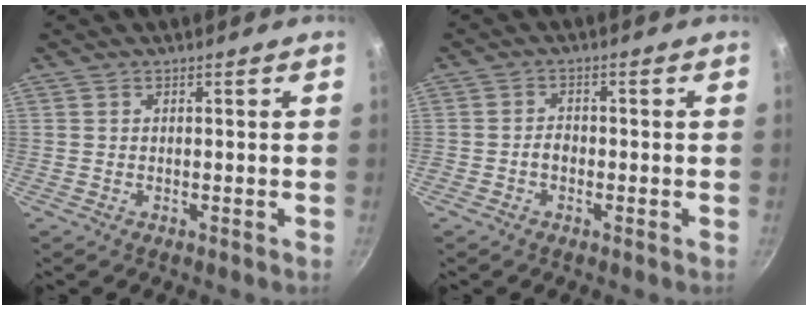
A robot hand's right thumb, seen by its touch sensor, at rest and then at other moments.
{"total": 2.0, "force": [-0.8, 1.5, 1.2], "torque": [-0.011, 0.017, -0.015]}